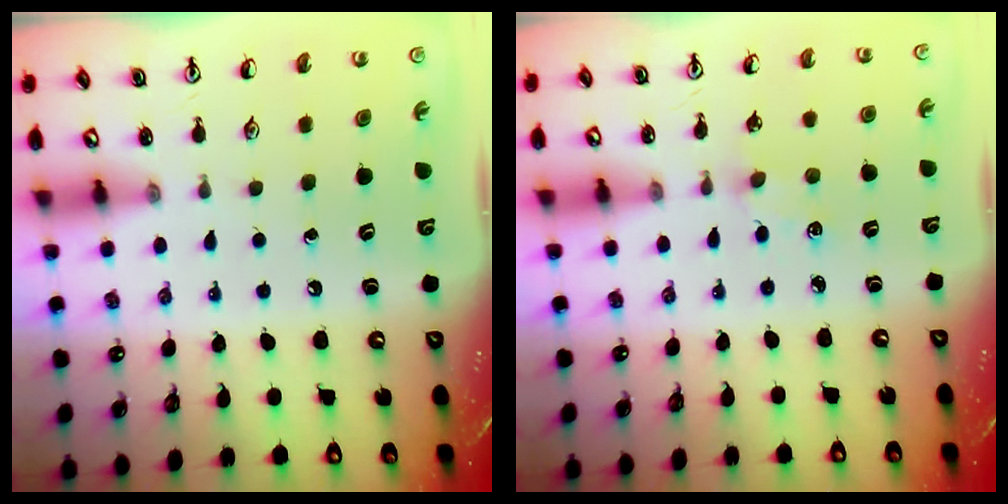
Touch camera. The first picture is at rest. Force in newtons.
{"total": 1.7, "press": 1.7, "slide": 0.3}